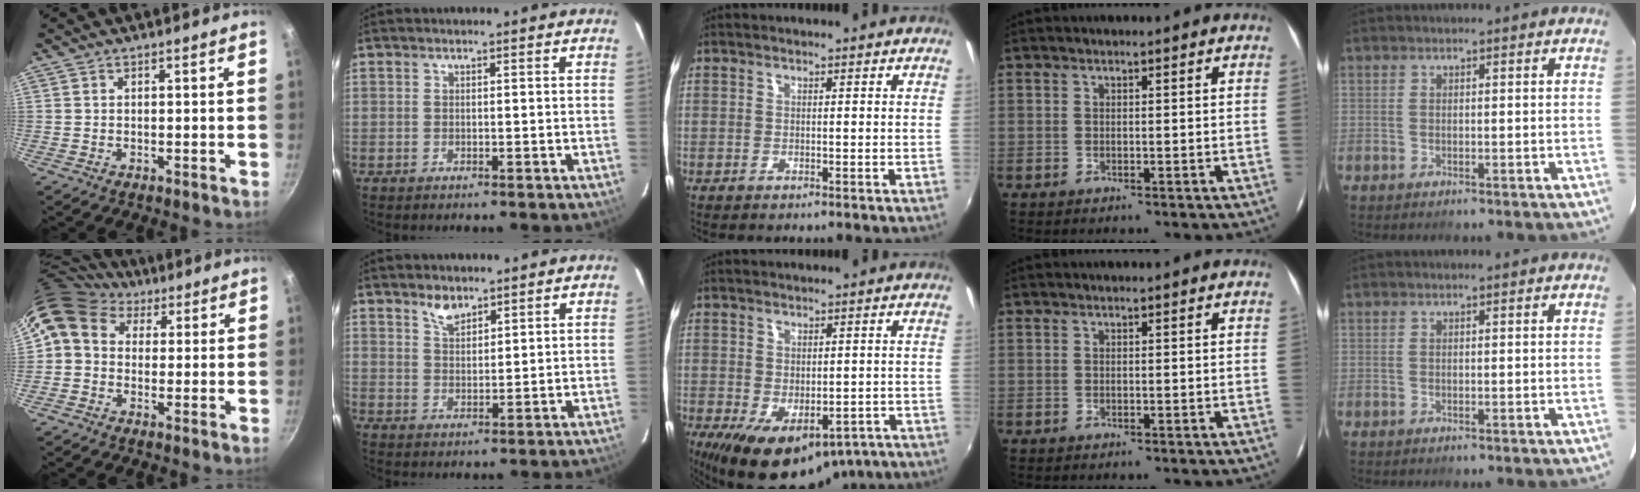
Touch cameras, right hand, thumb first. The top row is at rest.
{"thumb": {"total": 9.8, "force": [3.4, 7.8, 4.9], "torque": [-0.067, 0.012, 0.038]}, "index": {"total": 3.7, "force": [2.9, 1.7, 1.7], "torque": [-0.027, 0.004, 0.053]}, "middle": {"total": 13.5, "force": [-7.3, 7.7, 8.4], "torque": [-0.147, -0.032, -0.089]}}